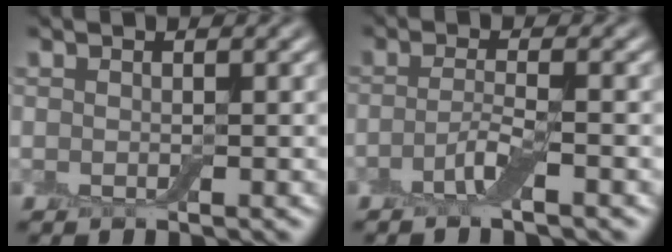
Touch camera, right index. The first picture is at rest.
{"total": 2.4, "force": [-1.2, 0.3, 2.0], "torque": [-0.042, 0.002, -0.031]}